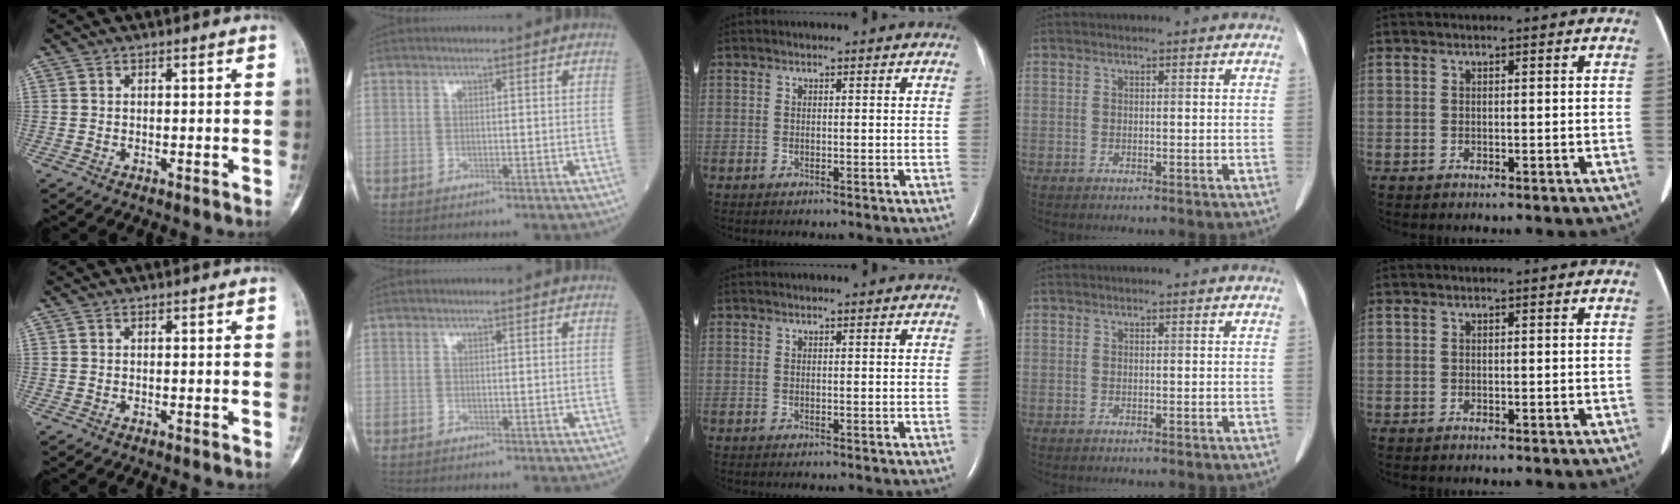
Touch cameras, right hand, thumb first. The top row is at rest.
{}